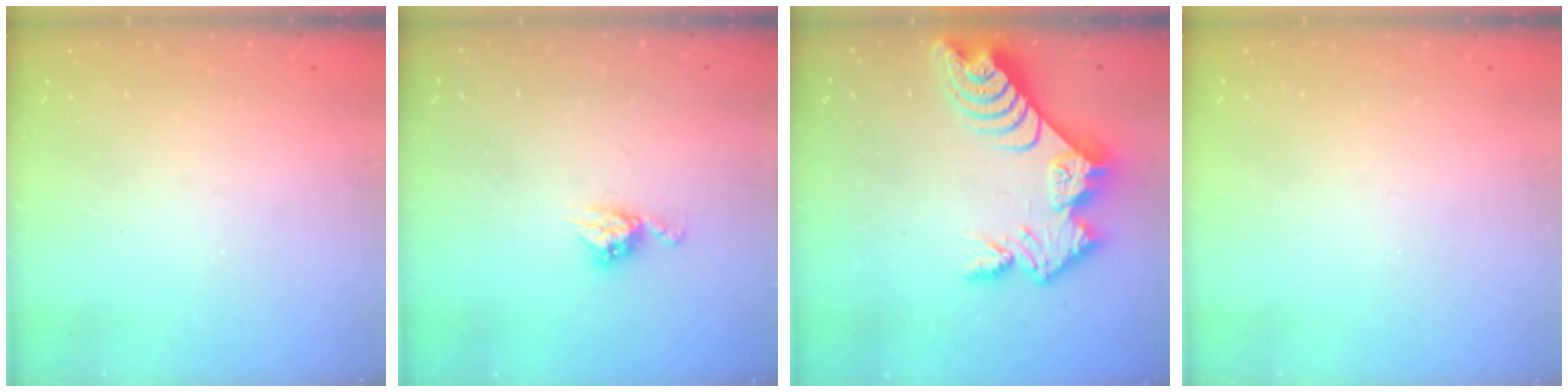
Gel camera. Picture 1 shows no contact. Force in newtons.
{"total": 6.1, "press": 6.1, "slide": 0.4}
{"total": 12.8, "press": 12.8, "slide": 1.0}
{"total": 0.0}